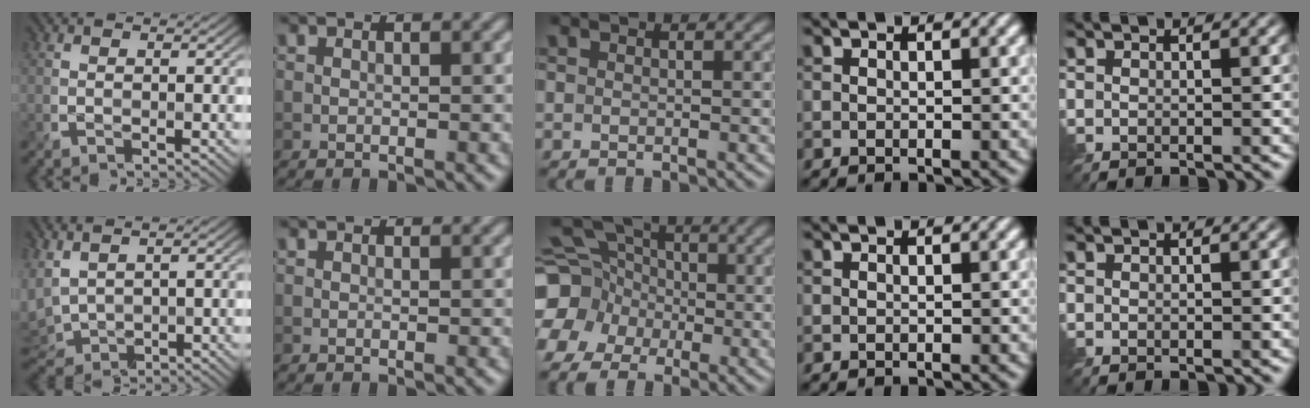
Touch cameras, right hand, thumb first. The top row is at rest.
{"thumb": {"total": 5.1, "force": [1.3, 2.9, 4.0], "torque": [-0.125, 0.003, 0.025]}, "middle": {"total": 10.9, "force": [-2.8, 9.8, 3.9], "torque": [-0.111, -0.001, -0.070]}}